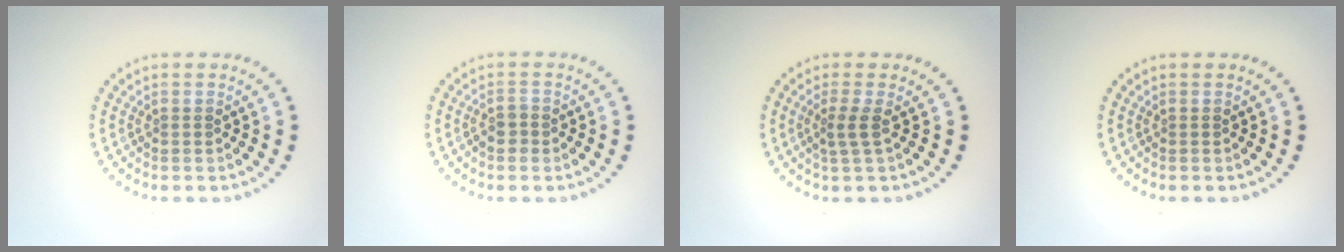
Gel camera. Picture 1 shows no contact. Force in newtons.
{"total": 1.5, "press": 1.3, "slide": 0.8}
{"total": 1.6, "press": 1.0, "slide": 1.3}
{"total": 0.0}